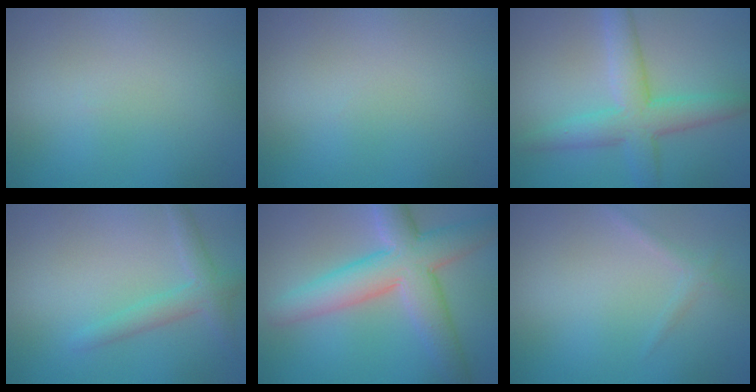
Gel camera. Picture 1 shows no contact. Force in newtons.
{"total": 0.0}
{"total": 5.3, "press": 5.3, "slide": 0.1}
{"total": 2.3, "press": 2.3, "slide": 0.2}
{"total": 7.3, "press": 7.3, "slide": 0.4}
{"total": 0.9, "press": 0.9, "slide": 0.1}